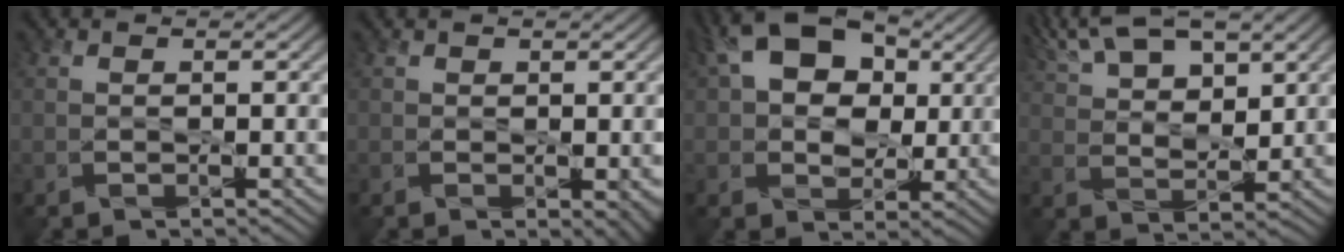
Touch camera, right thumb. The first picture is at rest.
{"total": 1.4, "force": [0.0, 0.9, 1.1], "torque": [-0.013, -0.006, 0.004]}
{"total": 11.4, "force": [3.9, 8.0, 7.1], "torque": [-0.150, 0.024, 0.054]}
{"total": 12.9, "force": [8.1, 5.0, 8.7], "torque": [-0.191, 0.024, 0.133]}